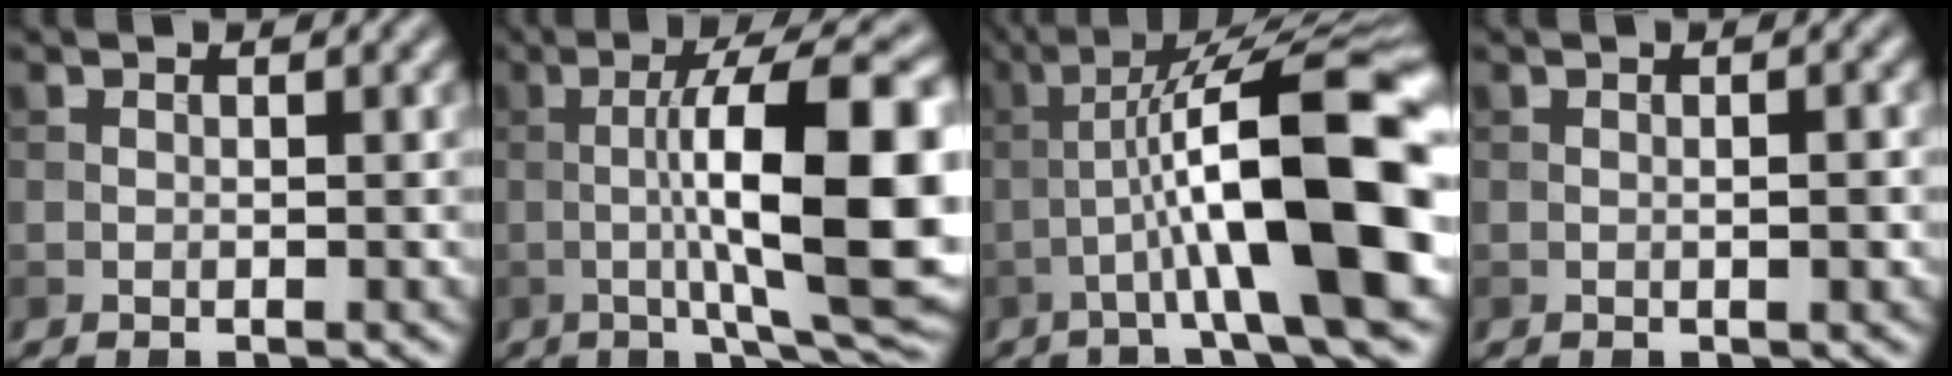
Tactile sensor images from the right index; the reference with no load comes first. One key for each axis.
{"total": 14.3, "fx": -0.4, "fy": 3.1, "fz": 14.0, "tx": -0.199, "ty": 0.011, "tz": -0.006}
{"total": 12.8, "fx": -2.1, "fy": 2.2, "fz": 12.4, "tx": -0.195, "ty": 0.023, "tz": -0.032}
{"total": 1.2, "fx": 0.0, "fy": 0.2, "fz": 1.2, "tx": -0.020, "ty": 0.001, "tz": 0.001}